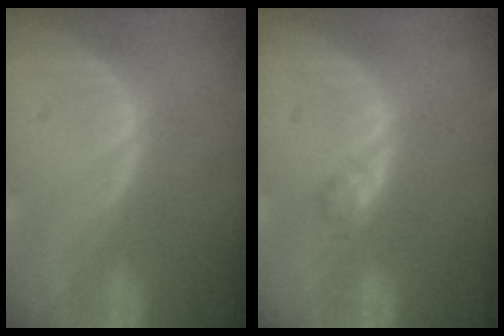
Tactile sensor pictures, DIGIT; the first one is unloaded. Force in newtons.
{"total": 1.4, "press": 1.4, "slide": 0.1}